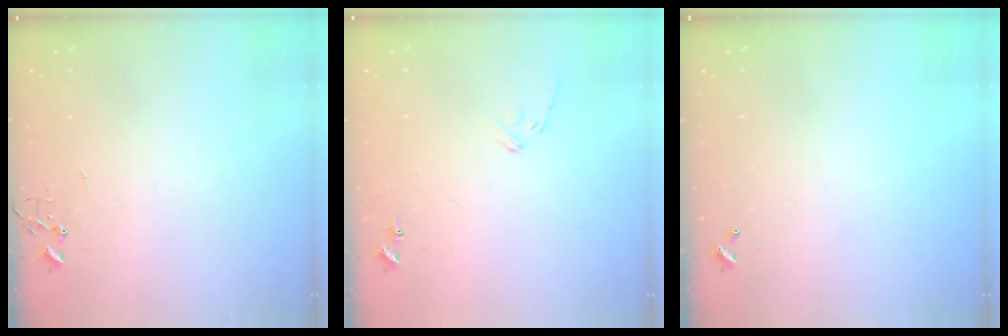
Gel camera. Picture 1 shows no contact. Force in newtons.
{"total": 8.2, "press": 8.2, "slide": 0.3}
{"total": 0.0}